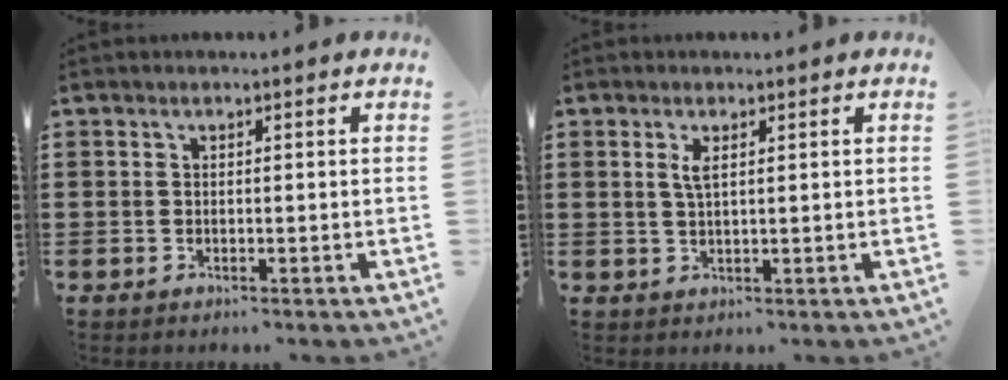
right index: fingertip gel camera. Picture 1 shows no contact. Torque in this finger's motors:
{"motor_torque": [0.64, 0.45, 0.08, 0.07]}